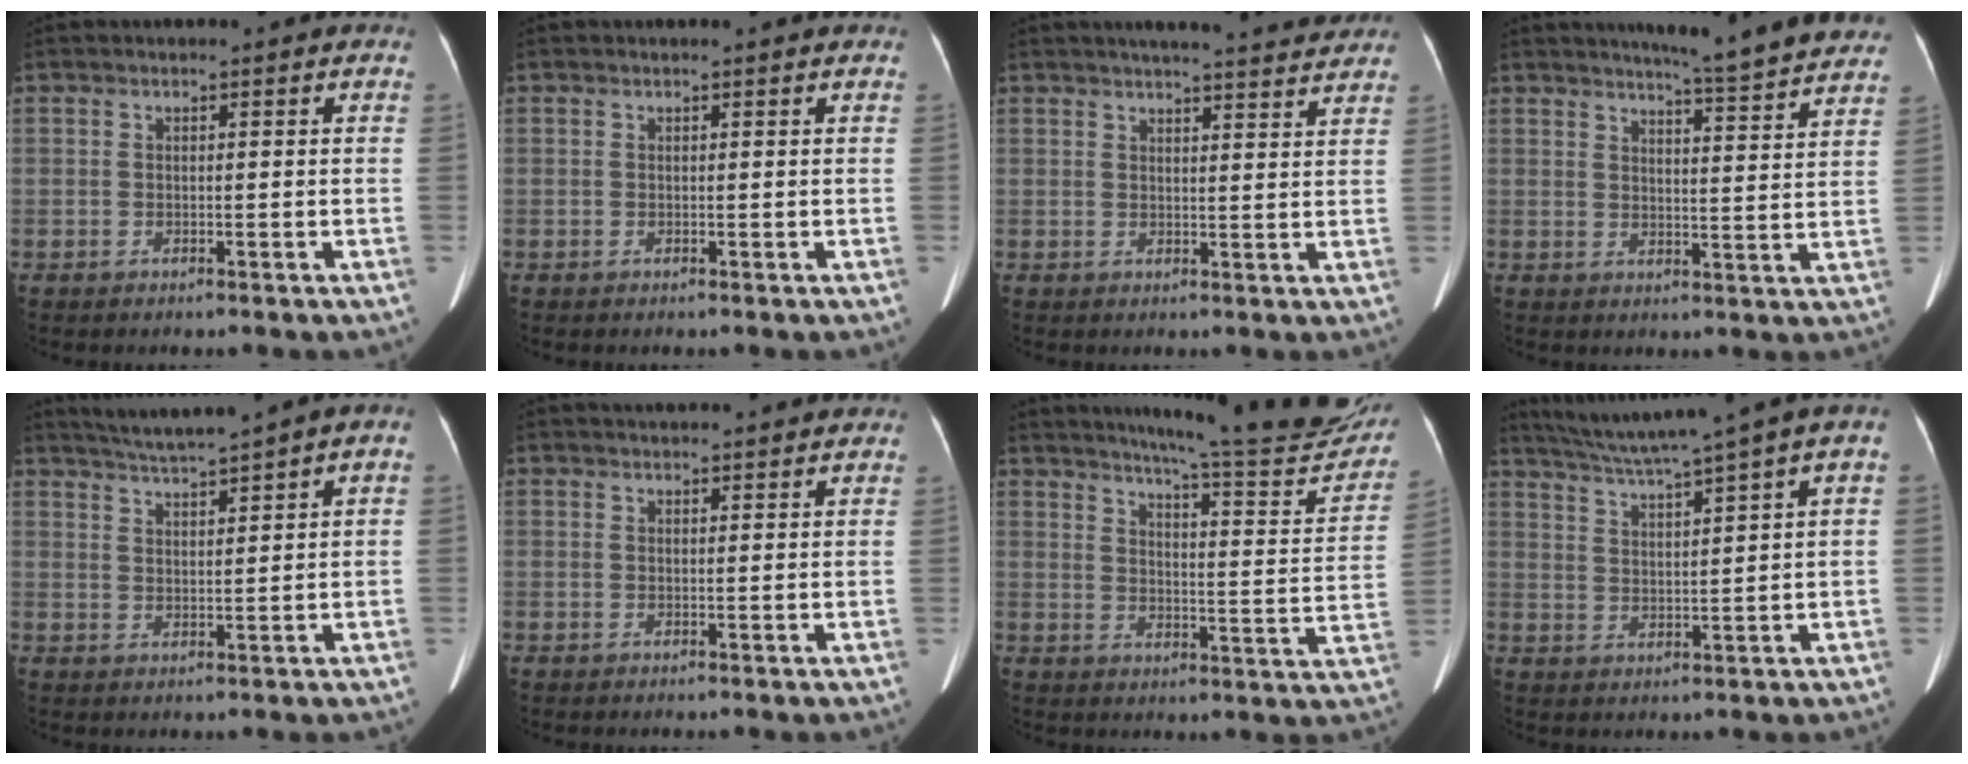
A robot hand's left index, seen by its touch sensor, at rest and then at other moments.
{"total": 0.6, "force": [0.6, 0.1, 0.2], "torque": [-0.014, 0.011, 0.004]}
{"total": 13.0, "force": [11.8, 1.1, 5.2], "torque": [-0.068, 0.005, 0.136]}
{"total": 13.3, "force": [12.4, -0.1, 4.8], "torque": [-0.067, -0.023, 0.141]}
{"total": 5.6, "force": [4.4, -0.9, 3.3], "torque": [-0.058, 0.010, 0.080]}
{"total": 5.9, "force": [5.7, 0.5, 1.7], "torque": [-0.024, 0.027, 0.063]}
{"total": 21.6, "force": [19.8, 1.0, 8.7], "torque": [-0.120, -0.079, 0.238]}
{"total": 10.3, "force": [7.7, -1.7, 6.6], "torque": [-0.112, 0.018, 0.124]}